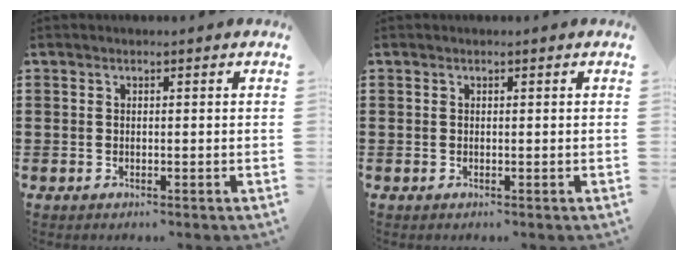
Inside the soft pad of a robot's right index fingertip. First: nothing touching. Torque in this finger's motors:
{"motor_torque": [0.12, 0.08, 0.00, 0.00]}